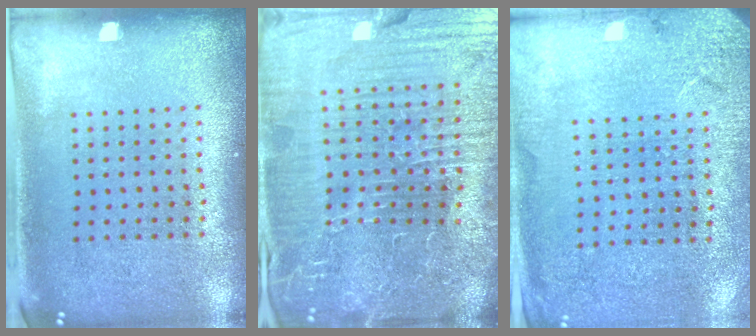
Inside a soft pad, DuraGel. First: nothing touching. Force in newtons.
{"total": 6.8, "press": 6.2, "slide": 2.7}
{"total": 2.7, "press": 2.6, "slide": 0.4}